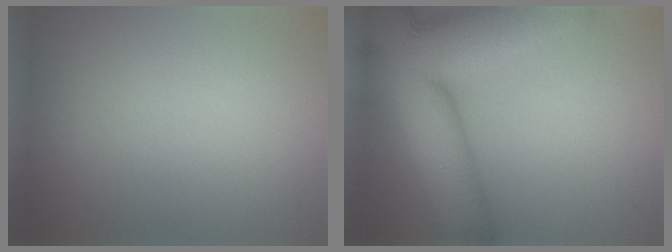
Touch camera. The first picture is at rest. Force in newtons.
{"total": 15.8, "press": 15.8, "slide": 1.0}